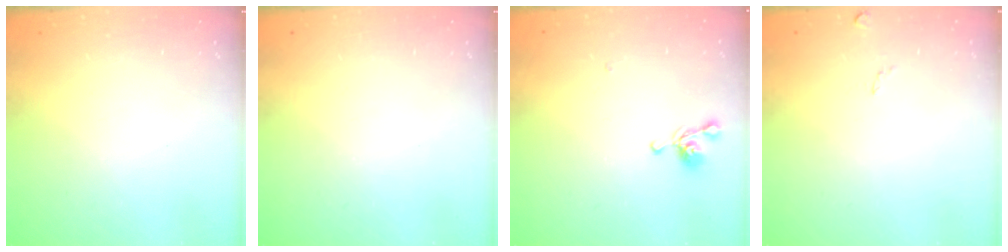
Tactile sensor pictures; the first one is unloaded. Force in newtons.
{"total": 0.0}
{"total": 4.0, "press": 4.0, "slide": 0.4}
{"total": 2.6, "press": 2.5, "slide": 0.5}